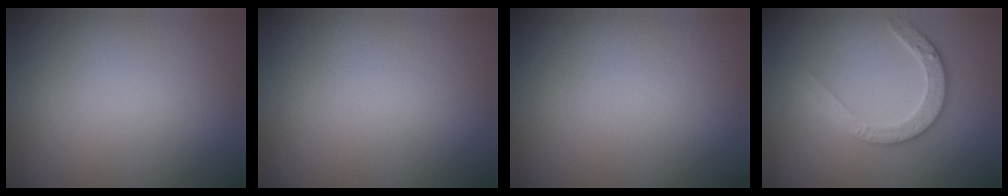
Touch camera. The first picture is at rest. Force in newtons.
{"total": 0.0}
{"total": 0.0}
{"total": 2.8, "press": 2.7, "slide": 0.6}